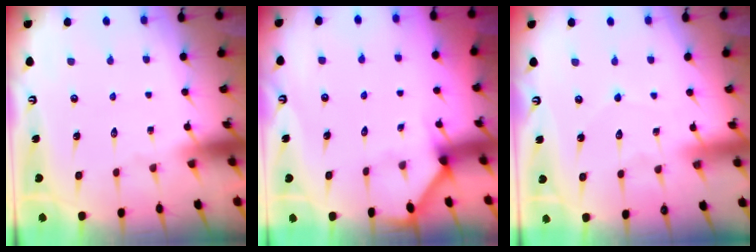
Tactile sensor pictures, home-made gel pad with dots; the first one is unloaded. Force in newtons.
{"total": 1.4, "press": 1.4, "slide": 0.1}
{"total": 2.7, "press": 2.6, "slide": 0.3}